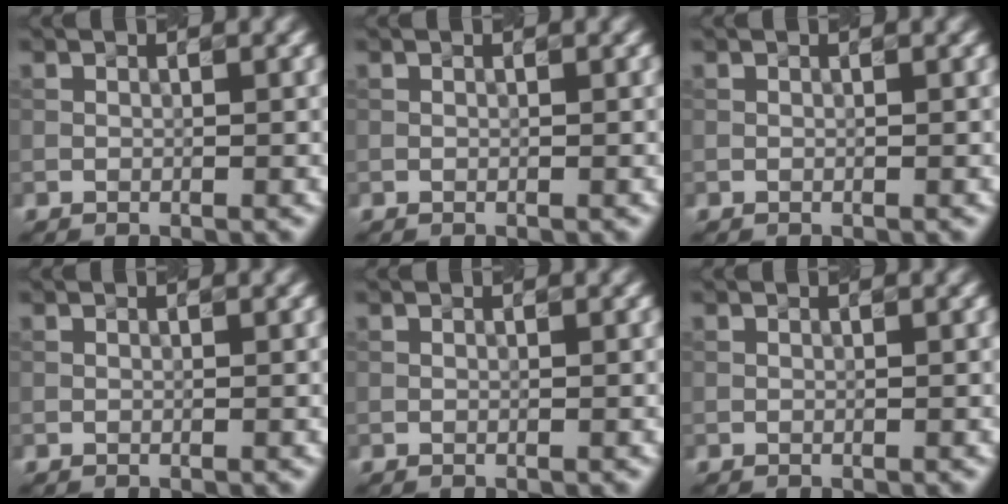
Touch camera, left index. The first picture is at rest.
{"total": 0.0}
{"total": 0.0}
{"total": 0.0}
{"total": 0.0}
{"total": 0.0}